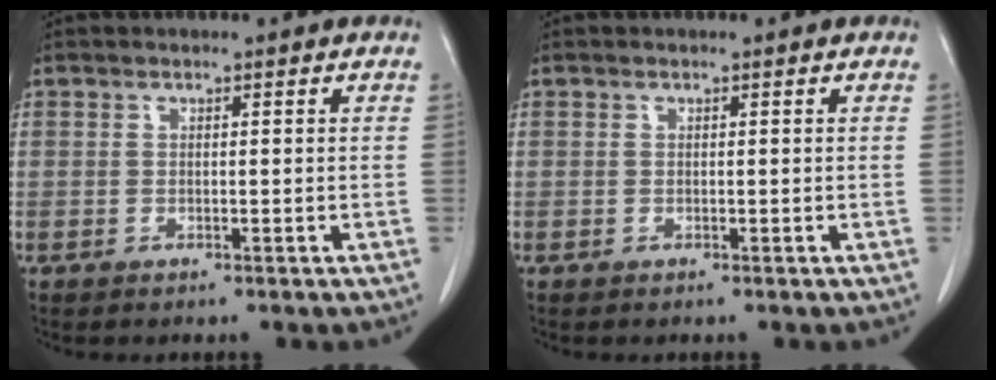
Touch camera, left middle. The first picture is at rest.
{"total": 0.0}